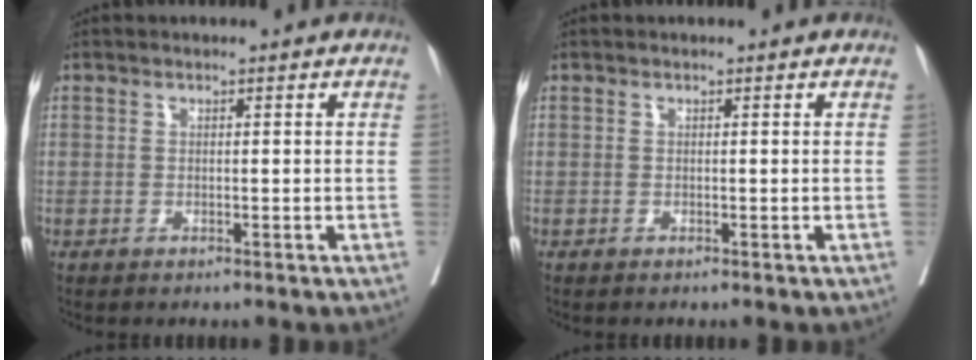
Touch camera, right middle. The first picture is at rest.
{"total": 0.0}